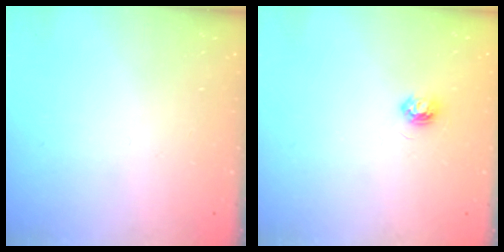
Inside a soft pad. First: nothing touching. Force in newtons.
{"total": 4.5, "press": 4.4, "slide": 0.5}